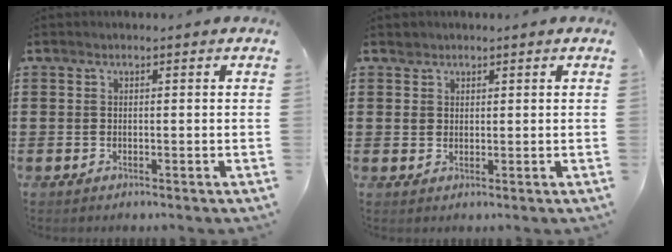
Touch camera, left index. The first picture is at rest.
{"total": 1.6, "force": [1.1, 1.2, 0.0], "torque": [-0.005, 0.004, 0.022]}